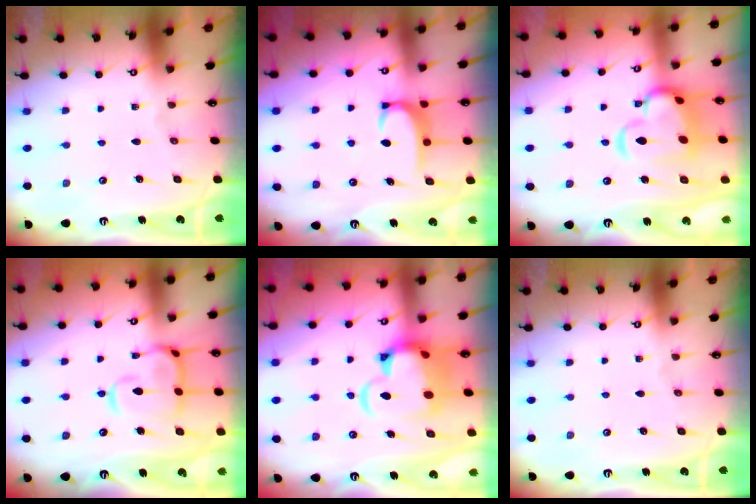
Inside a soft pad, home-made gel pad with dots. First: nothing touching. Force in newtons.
{"total": 3.5, "press": 3.5, "slide": 0.4}
{"total": 10.8, "press": 10.6, "slide": 2.0}
{"total": 8.9, "press": 8.8, "slide": 1.7}
{"total": 10.1, "press": 9.7, "slide": 2.5}
{"total": 0.0}